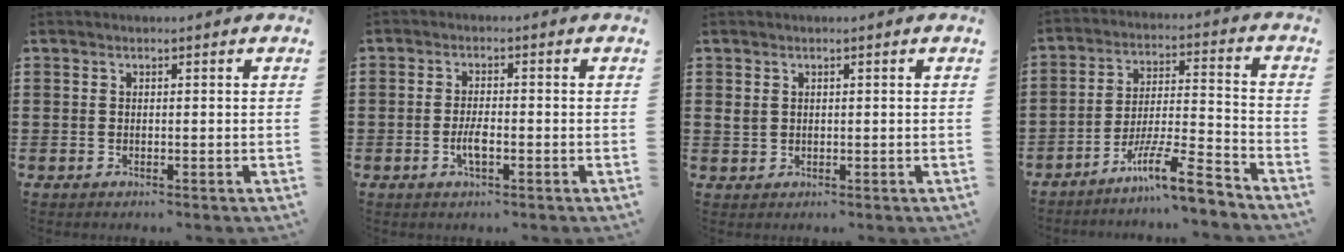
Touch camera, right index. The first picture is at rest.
{"total": 3.2, "force": [-1.1, 1.0, 2.8], "torque": [-0.067, -0.004, -0.024]}
{"total": 1.2, "force": [0.5, 0.9, 0.5], "torque": [-0.012, 0.005, 0.010]}
{"total": 10.7, "force": [-8.3, 1.1, 6.6], "torque": [-0.117, 0.015, -0.158]}